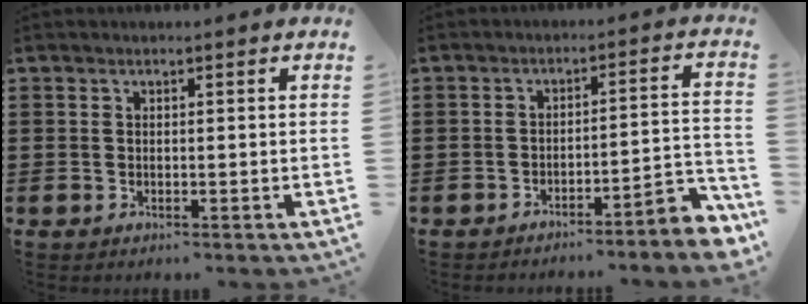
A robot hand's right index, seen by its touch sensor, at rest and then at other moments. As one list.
[{"total": 4.1, "force": [-3.8, 0.0, 1.6], "torque": [-0.031, -0.008, -0.079]}]